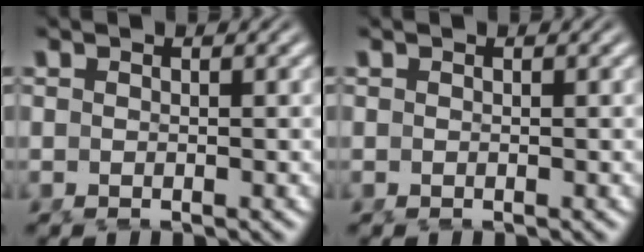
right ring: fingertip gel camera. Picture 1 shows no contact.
{"total": 0.0}